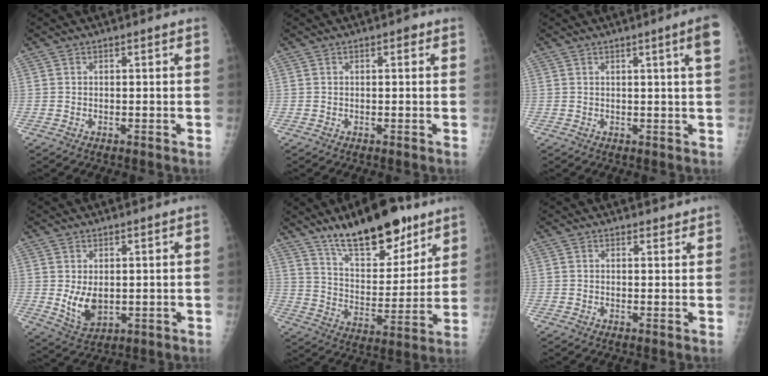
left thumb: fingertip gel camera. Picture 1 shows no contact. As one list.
[{"total": 0.7, "force": [0.4, 0.4, 0.5], "torque": [0.000, 0.003, 0.001]}, {"total": 4.2, "force": [1.7, -0.6, 3.8], "torque": [-0.050, -0.007, 0.021]}, {"total": 5.9, "force": [0.6, 3.8, 4.4], "torque": [-0.066, -0.017, 0.026]}, {"total": 19.0, "force": [13.6, 7.3, 11.1], "torque": [-0.126, -0.080, 0.229]}, {"total": 1.8, "force": [1.6, 0.7, 0.2], "torque": [0.013, -0.008, 0.020]}]